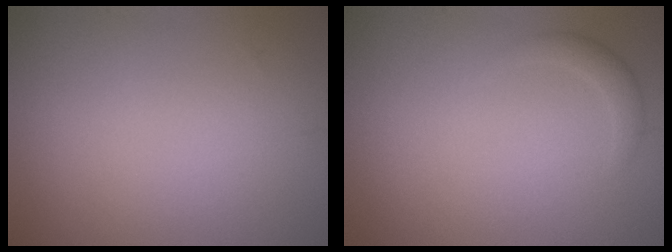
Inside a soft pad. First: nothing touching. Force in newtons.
{"total": 1.3, "press": 1.3, "slide": 0.2}